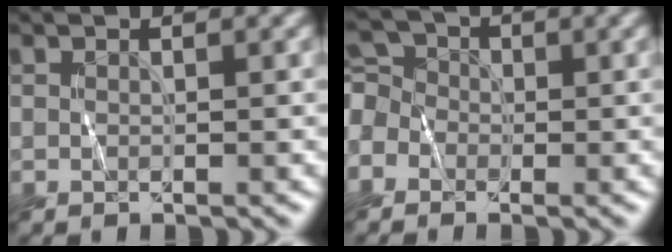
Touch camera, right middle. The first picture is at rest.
{"total": 3.5, "force": [-0.7, 3.1, 1.5], "torque": [-0.044, 0.021, -0.019]}